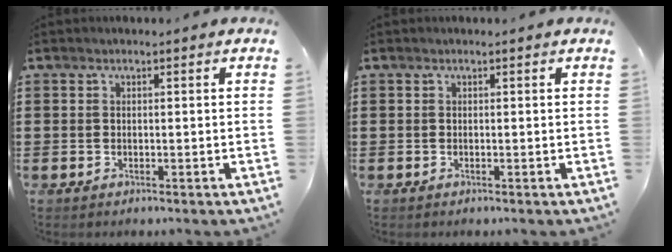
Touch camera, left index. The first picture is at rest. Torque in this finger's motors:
{"motor_torque": [0.00, 0.00, 0.00, 0.00]}